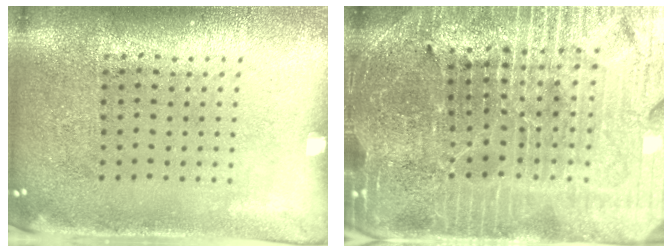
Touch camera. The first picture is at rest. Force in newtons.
{"total": 5.1, "press": 4.8, "slide": 1.7}